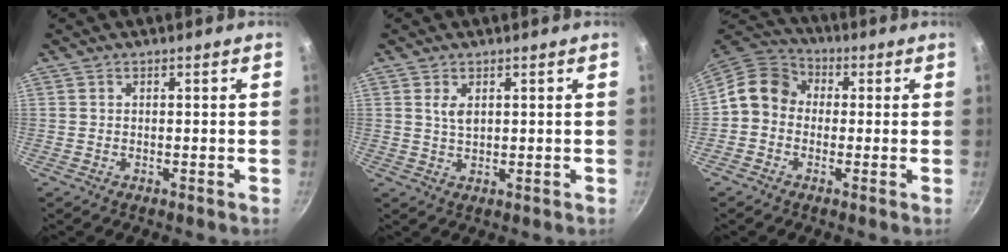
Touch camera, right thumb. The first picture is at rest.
{"total": 2.3, "force": [1.0, 1.1, 1.8], "torque": [-0.032, -0.006, 0.024]}
{"total": 9.7, "force": [-0.4, 8.3, 5.1], "torque": [-0.081, 0.034, -0.023]}